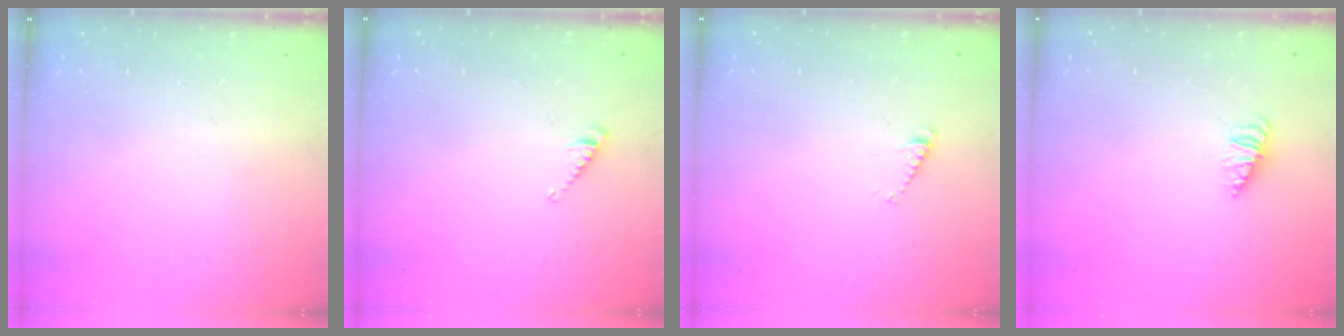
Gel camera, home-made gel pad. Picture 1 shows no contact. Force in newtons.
{"total": 4.5, "press": 4.5, "slide": 0.2}
{"total": 2.9, "press": 2.9, "slide": 0.3}
{"total": 1.8, "press": 1.8, "slide": 0.4}